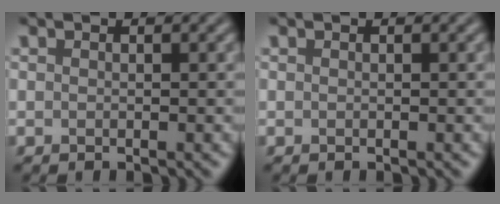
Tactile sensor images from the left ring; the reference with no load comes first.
{"total": 0.0}